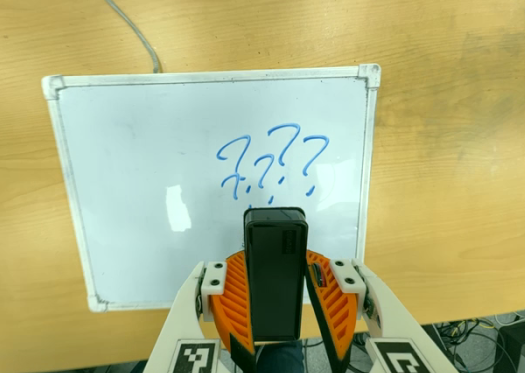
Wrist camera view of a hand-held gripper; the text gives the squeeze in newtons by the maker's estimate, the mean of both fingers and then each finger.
{"total": 5.5, "left": 4.9, "right": 6.1}